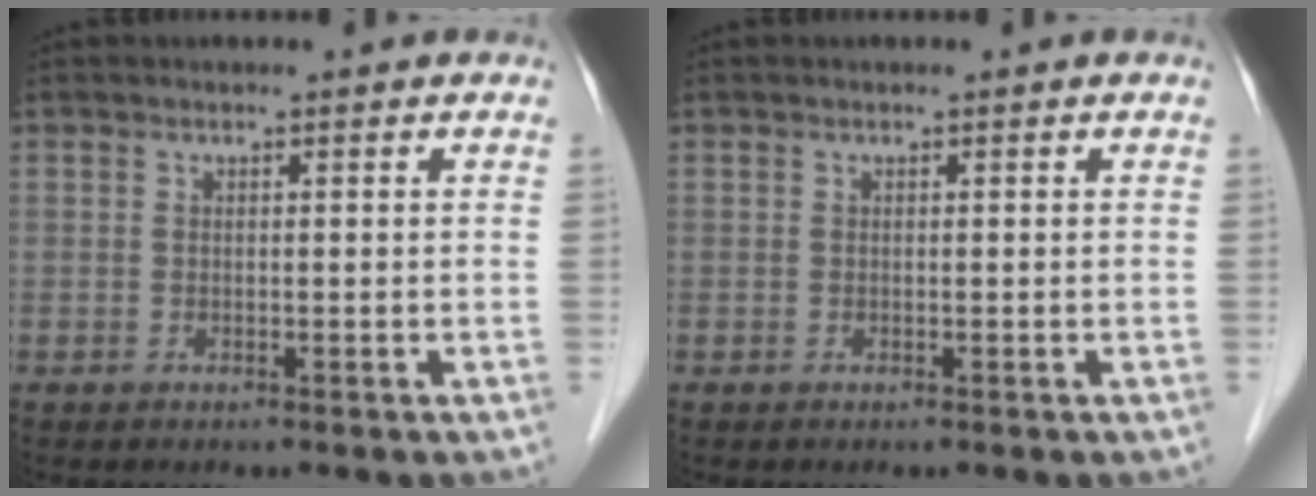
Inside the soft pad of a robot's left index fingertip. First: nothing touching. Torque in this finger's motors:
{"motor_torque": [0.00, 0.00, 0.00, 0.00]}